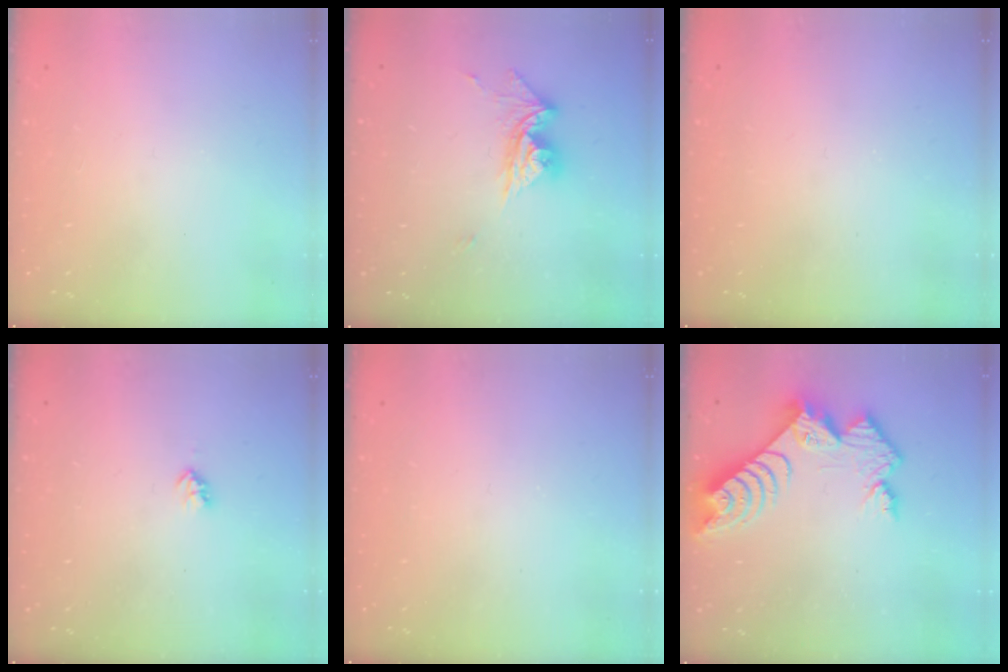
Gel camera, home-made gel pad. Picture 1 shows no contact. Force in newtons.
{"total": 11.2, "press": 11.1, "slide": 1.1}
{"total": 0.0}
{"total": 3.0, "press": 2.9, "slide": 0.4}
{"total": 0.0}
{"total": 11.7, "press": 11.6, "slide": 1.0}